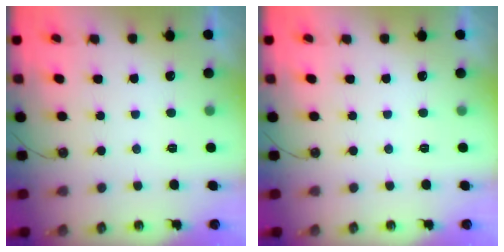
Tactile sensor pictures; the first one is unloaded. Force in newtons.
{"total": 0.0}